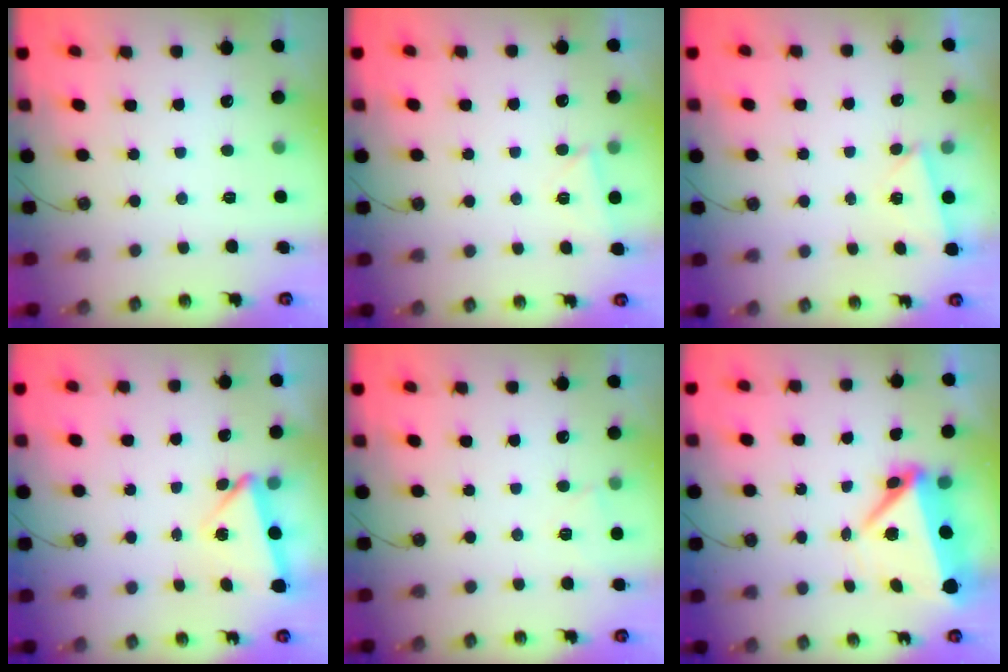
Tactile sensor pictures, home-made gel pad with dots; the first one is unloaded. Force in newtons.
{"total": 2.7, "press": 2.7, "slide": 0.3}
{"total": 2.6, "press": 1.6, "slide": 2.0}
{"total": 3.6, "press": 3.4, "slide": 1.4}
{"total": 3.7, "press": 3.7, "slide": 0.4}
{"total": 8.6, "press": 8.6, "slide": 0.8}